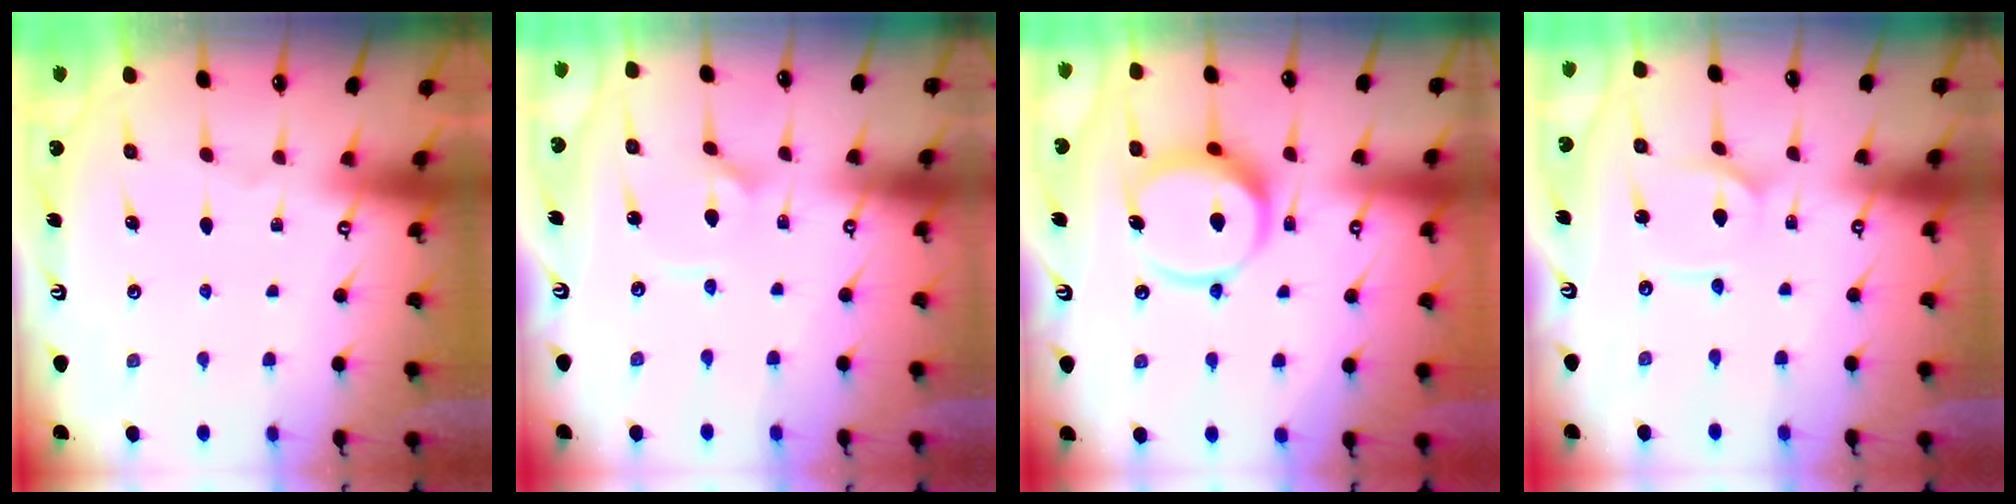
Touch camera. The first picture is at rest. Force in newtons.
{"total": 2.9, "press": 2.8, "slide": 0.4}
{"total": 11.2, "press": 11.1, "slide": 1.3}
{"total": 2.3, "press": 2.3, "slide": 0.3}